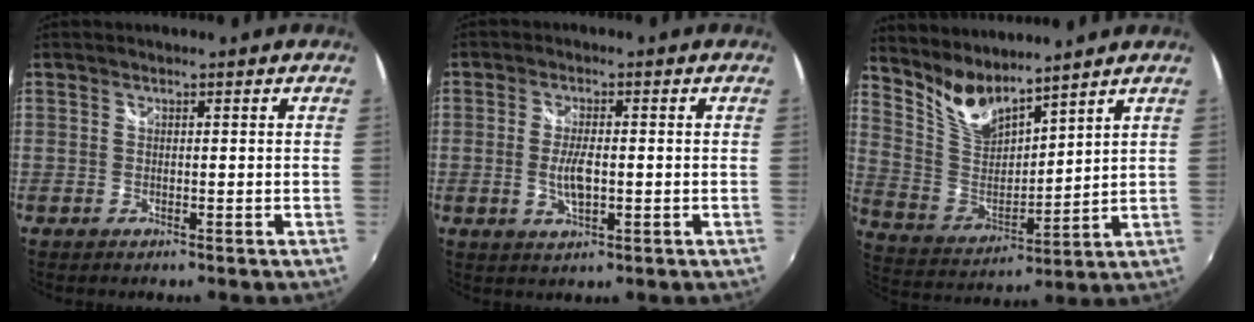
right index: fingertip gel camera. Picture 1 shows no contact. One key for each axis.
{"total": 4.7, "fx": -0.7, "fy": 1.8, "fz": 4.3, "tx": -0.086, "ty": -0.007, "tz": -0.011}
{"total": 9.7, "fx": 8.4, "fy": 2.3, "fz": 4.3, "tx": -0.092, "ty": -0.016, "tz": 0.175}